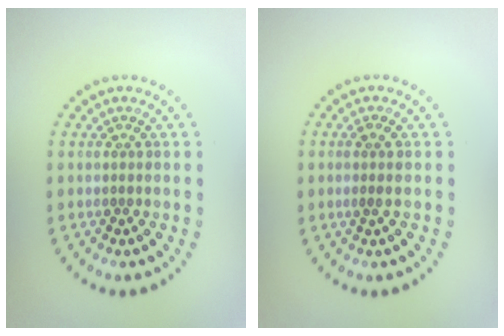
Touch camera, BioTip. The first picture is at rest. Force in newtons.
{"total": 1.1, "press": 1.0, "slide": 0.5}